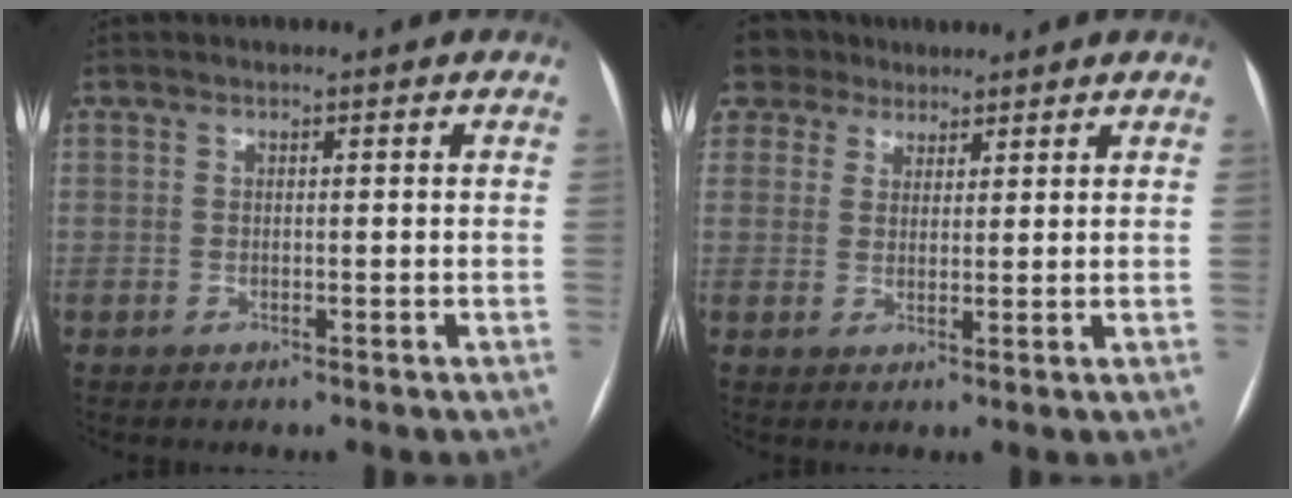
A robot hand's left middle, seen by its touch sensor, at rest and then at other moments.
{"total": 6.0, "force": [4.6, 3.9, 0.5], "torque": [-0.010, 0.027, 0.085]}